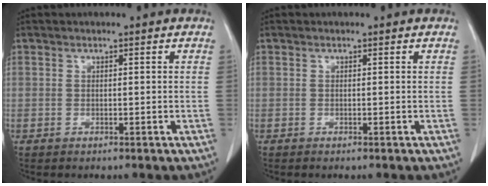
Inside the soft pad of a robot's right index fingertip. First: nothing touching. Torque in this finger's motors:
{"motor_torque": [0.08, -0.06, 0.03, 0.01]}